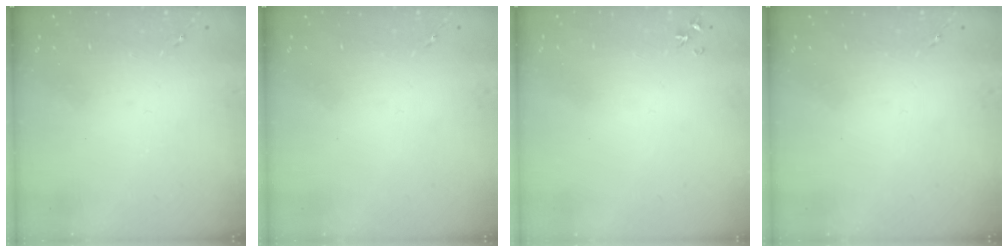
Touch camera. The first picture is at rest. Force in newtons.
{"total": 0.0}
{"total": 3.2, "press": 3.2, "slide": 0.4}
{"total": 0.0}